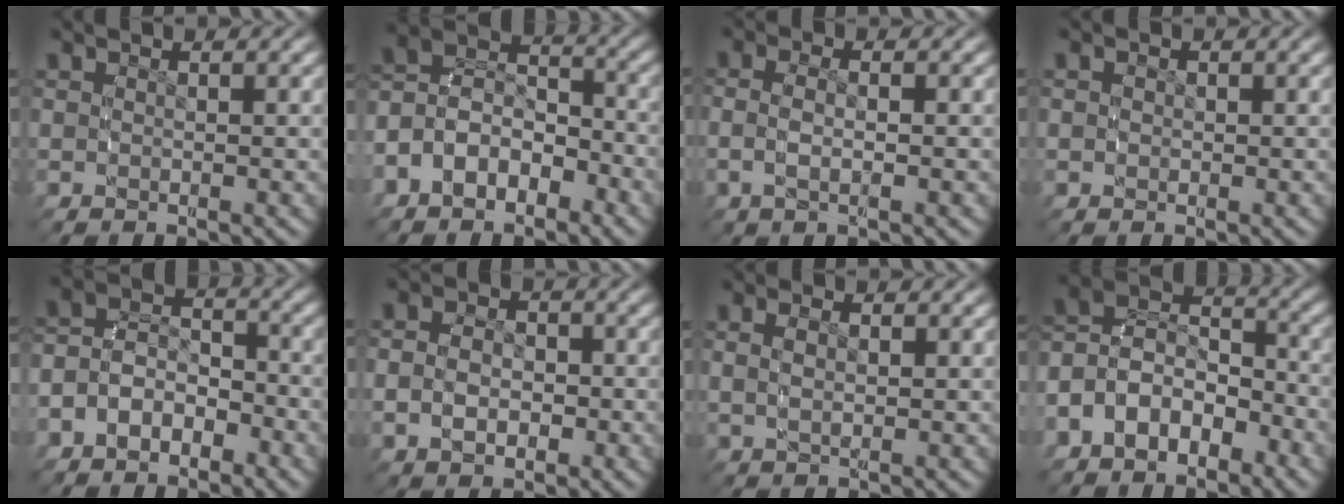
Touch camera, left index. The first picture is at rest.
{"total": 7.3, "force": [-1.9, 6.0, 3.9], "torque": [-0.085, 0.000, -0.044]}
{"total": 2.9, "force": [-0.3, 1.4, 2.6], "torque": [-0.060, 0.001, -0.005]}
{"total": 0.8, "force": [0.0, 0.7, 0.4], "torque": [-0.004, 0.002, -0.002]}
{"total": 6.6, "force": [-2.2, 5.3, 3.2], "torque": [-0.071, -0.003, -0.048]}
{"total": 4.3, "force": [-0.8, 3.5, 2.5], "torque": [-0.051, 0.001, -0.017]}
{"total": 2.0, "force": [0.5, 1.0, 1.7], "torque": [-0.034, 0.004, 0.012]}
{"total": 8.2, "force": [-1.3, 6.7, 4.6], "torque": [-0.102, -0.002, -0.033]}